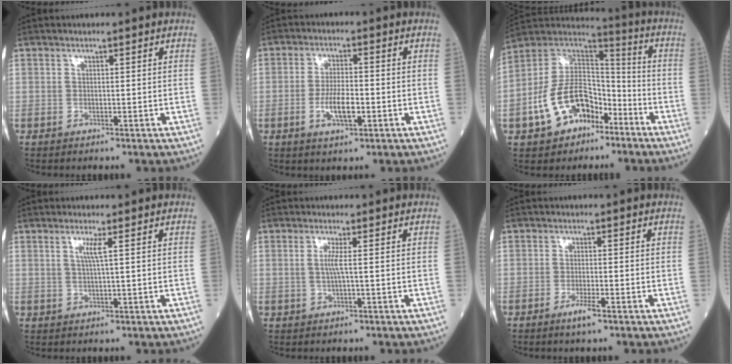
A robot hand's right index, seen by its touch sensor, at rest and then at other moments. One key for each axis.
{"total": 5.6, "fx": -1.6, "fy": 1.5, "fz": 5.1, "tx": -0.098, "ty": -0.001, "tz": -0.027}
{"total": 14.9, "fx": -6.8, "fy": 9.0, "fz": 9.7, "tx": -0.199, "ty": 0.026, "tz": -0.119}
{"total": 2.4, "fx": 0.8, "fy": -0.5, "fz": 2.2, "tx": -0.048, "ty": -0.001, "tz": 0.015}
{"total": 2.0, "fx": 0.1, "fy": -0.4, "fz": 2.0, "tx": -0.046, "ty": -0.001, "tz": -0.001}
{"total": 2.7, "fx": -1.7, "fy": 0.0, "fz": 2.2, "tx": -0.043, "ty": -0.006, "tz": -0.032}